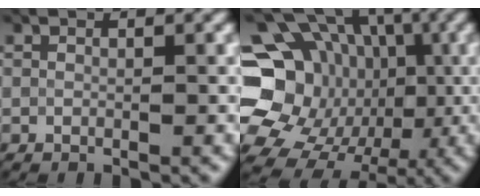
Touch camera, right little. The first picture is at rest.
{"total": 20.5, "force": [-2.1, 18.5, 8.7], "torque": [-0.168, 0.016, -0.061]}